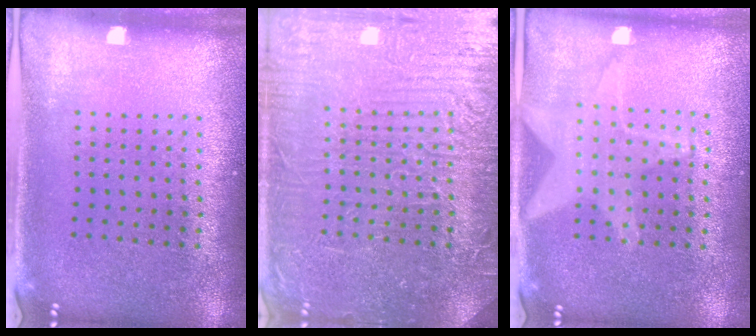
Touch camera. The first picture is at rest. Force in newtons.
{"total": 7.3, "press": 7.3, "slide": 1.0}
{"total": 1.0, "press": 1.0, "slide": 0.1}